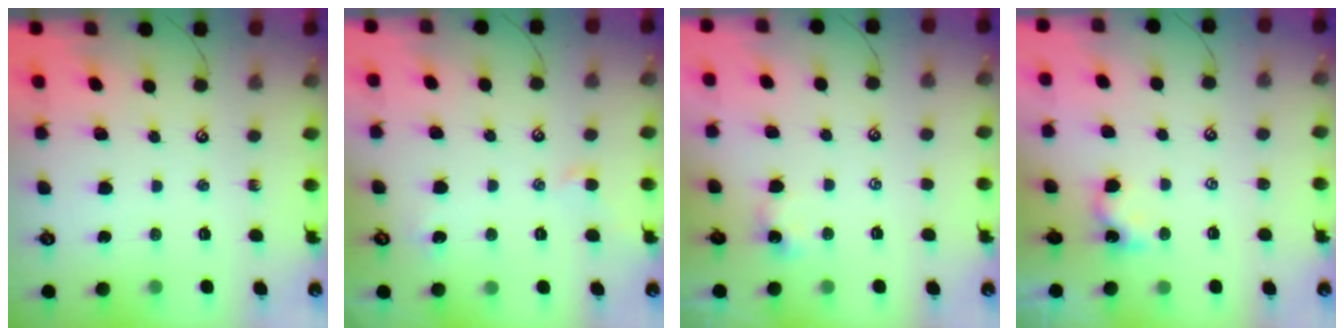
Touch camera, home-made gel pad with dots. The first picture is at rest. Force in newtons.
{"total": 0.5, "press": 0.2, "slide": 0.5}
{"total": 2.6, "press": 2.6, "slide": 0.2}
{"total": 0.0}